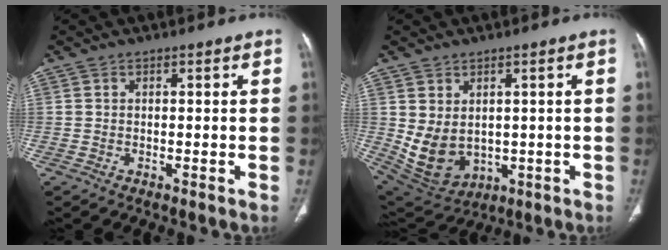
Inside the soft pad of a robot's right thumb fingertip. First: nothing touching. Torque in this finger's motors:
{"motor_torque": [-0.36, 0.65, 0.36, 0.87, 0.29]}